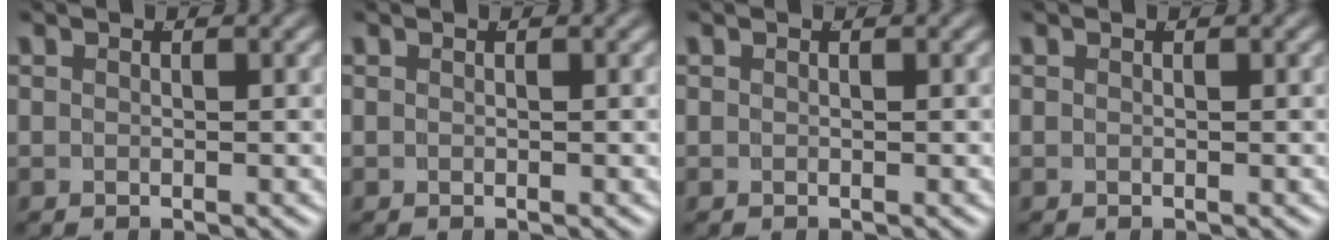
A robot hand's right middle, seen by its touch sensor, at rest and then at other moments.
{"total": 0.0}
{"total": 0.0}
{"total": 0.0}